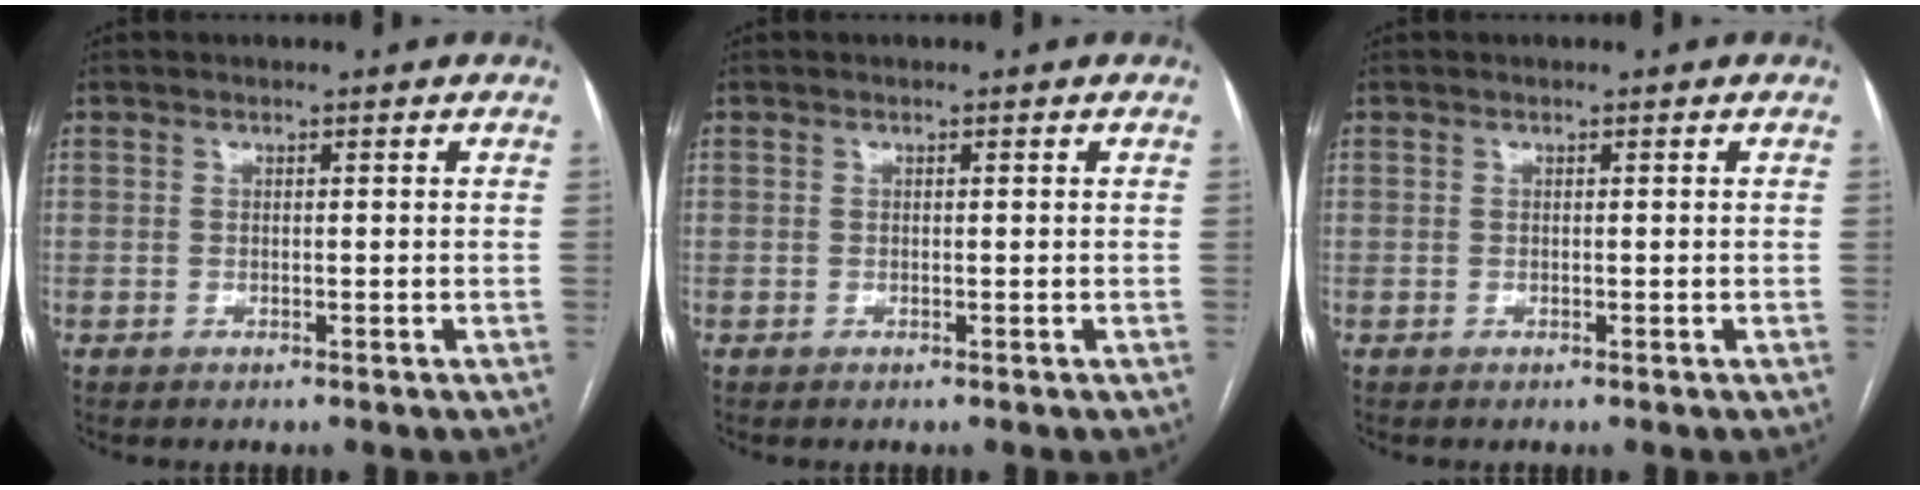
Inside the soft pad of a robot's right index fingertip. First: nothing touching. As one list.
[{"total": 0.0}, {"total": 0.0}]